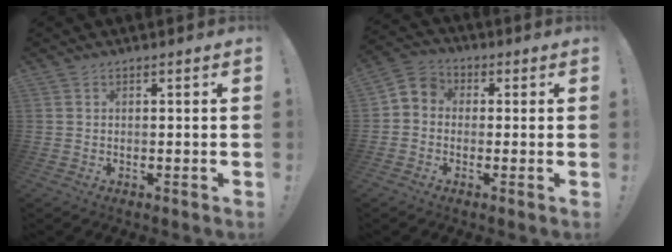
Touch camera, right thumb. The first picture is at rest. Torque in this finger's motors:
{"motor_torque": [1.07, 1.05, 0.50, -0.29, -0.04]}